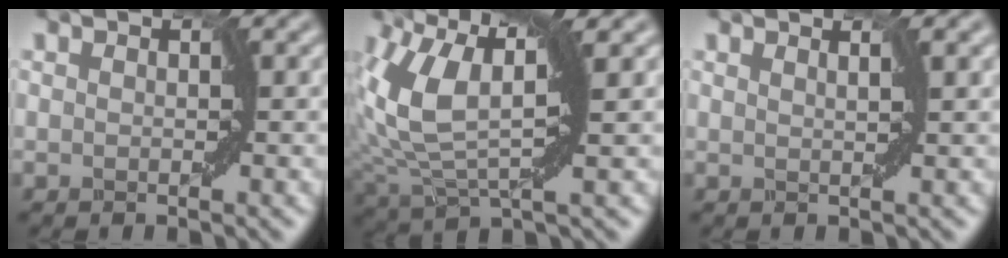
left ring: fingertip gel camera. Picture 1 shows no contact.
{"total": 10.0, "force": [2.5, 4.7, 8.5], "torque": [-0.192, 0.003, 0.046]}
{"total": 2.1, "force": [1.3, 0.6, 1.5], "torque": [-0.008, -0.001, 0.006]}